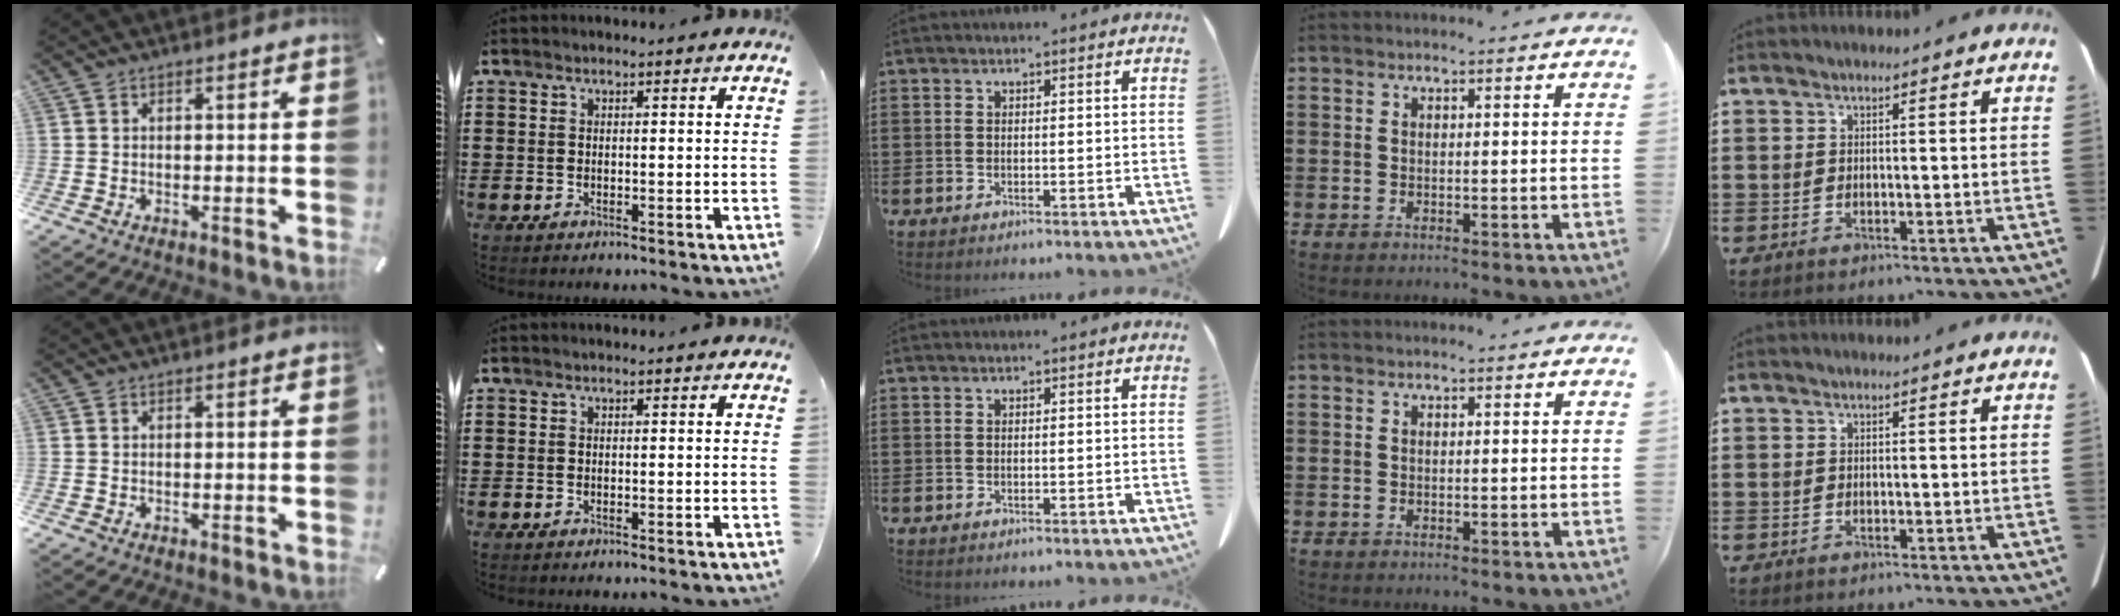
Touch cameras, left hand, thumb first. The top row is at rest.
{}